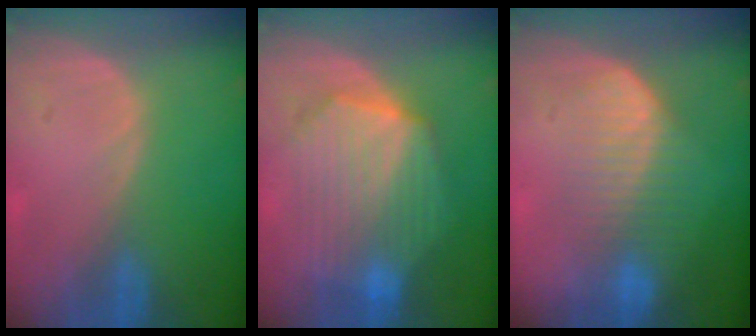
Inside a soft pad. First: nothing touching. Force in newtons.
{"total": 10.9, "press": 10.9, "slide": 0.7}
{"total": 6.9, "press": 6.8, "slide": 1.4}